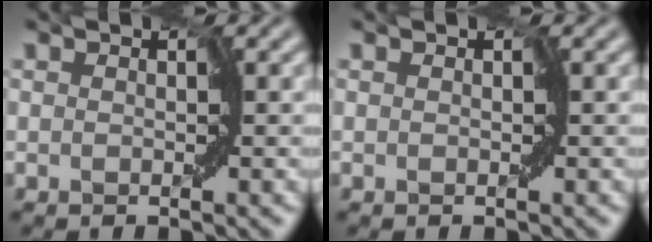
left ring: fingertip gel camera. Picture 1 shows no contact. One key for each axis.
{"total": 0.0}